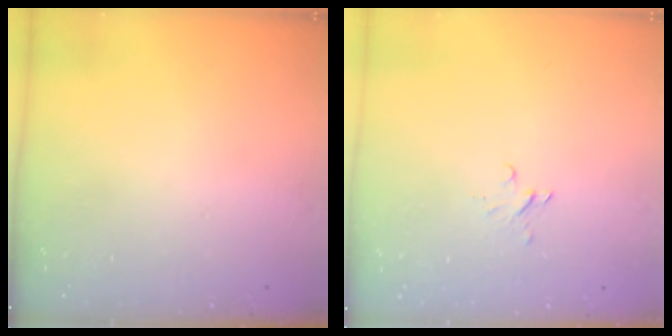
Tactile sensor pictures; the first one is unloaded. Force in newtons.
{"total": 2.2, "press": 2.2, "slide": 0.2}